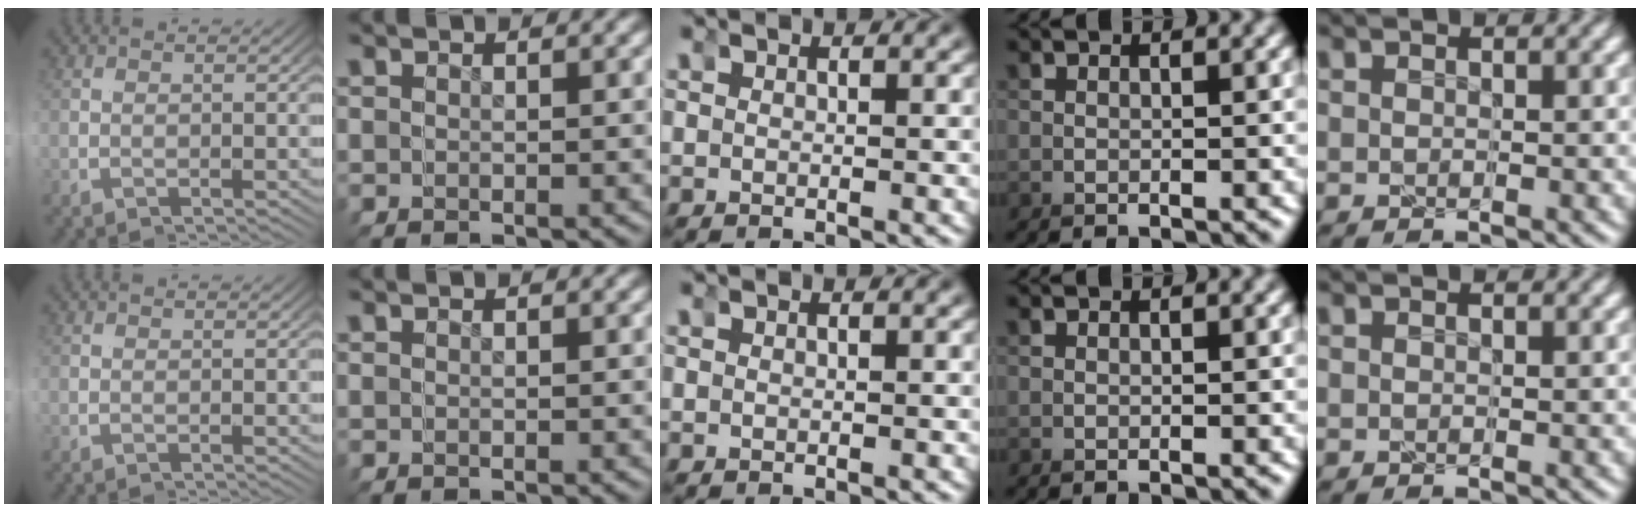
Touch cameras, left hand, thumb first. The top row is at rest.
{}